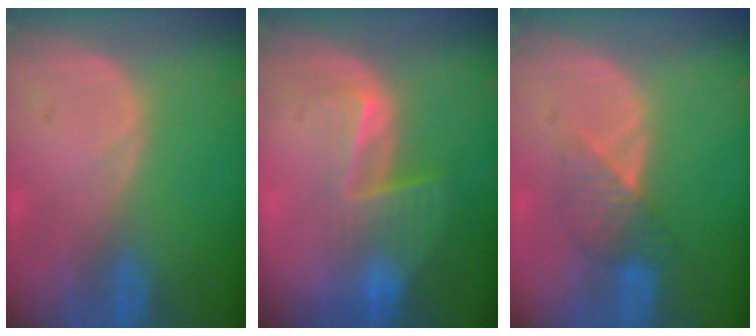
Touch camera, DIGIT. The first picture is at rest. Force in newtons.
{"total": 6.8, "press": 5.9, "slide": 3.5}
{"total": 4.1, "press": 3.8, "slide": 1.4}